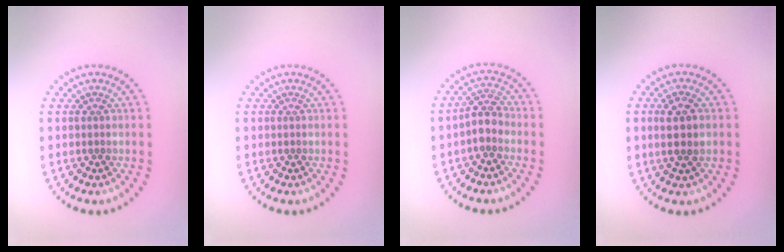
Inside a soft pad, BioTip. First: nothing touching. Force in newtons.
{"total": 0.0}
{"total": 2.4, "press": 2.0, "slide": 1.2}
{"total": 2.7, "press": 2.6, "slide": 1.0}